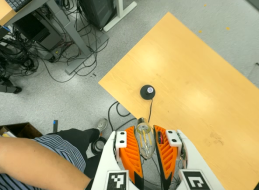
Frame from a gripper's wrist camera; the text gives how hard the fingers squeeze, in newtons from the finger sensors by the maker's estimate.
{"total": 21.0, "left": 25.1, "right": 16.9}